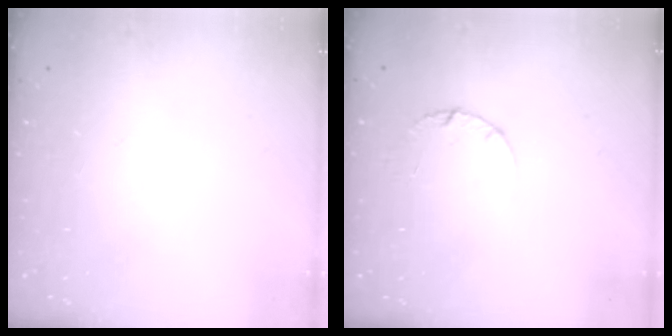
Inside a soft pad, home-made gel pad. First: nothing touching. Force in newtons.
{"total": 2.6, "press": 2.6, "slide": 0.3}